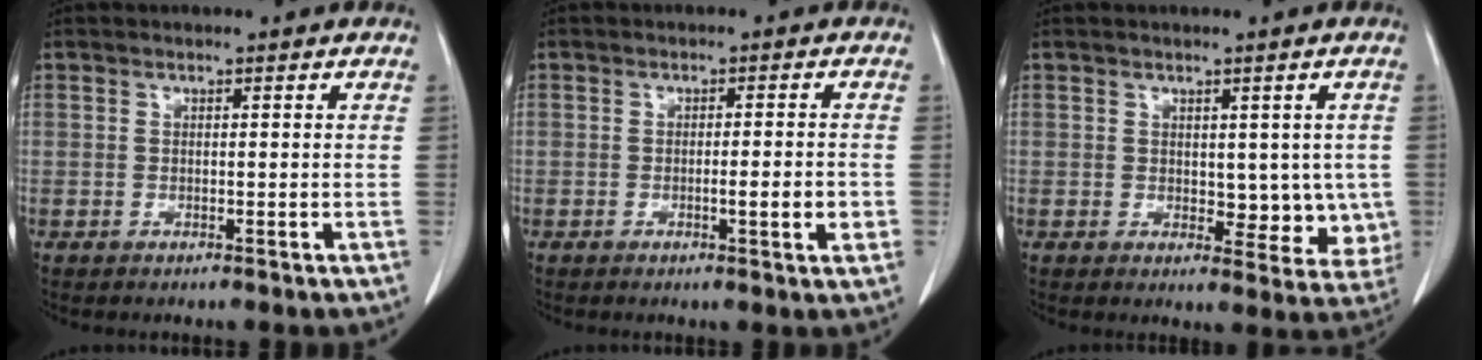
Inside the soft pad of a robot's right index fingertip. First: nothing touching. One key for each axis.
{"total": 3.8, "fx": -1.0, "fy": 0.3, "fz": 3.6, "tx": -0.051, "ty": -0.002, "tz": -0.013}
{"total": 6.3, "fx": 0.3, "fy": 3.8, "fz": 5.0, "tx": -0.032, "ty": -0.005, "tz": 0.012}